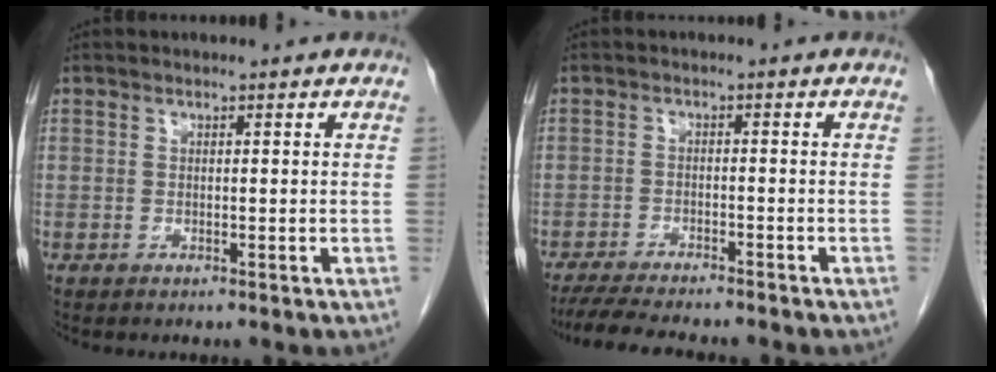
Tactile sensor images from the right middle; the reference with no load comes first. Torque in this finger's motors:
{"motor_torque": [1.08, -1.06, 0.08, 0.05]}